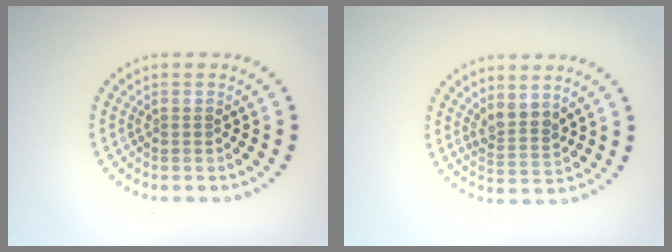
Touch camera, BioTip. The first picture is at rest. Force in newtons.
{"total": 2.2, "press": 1.8, "slide": 1.4}